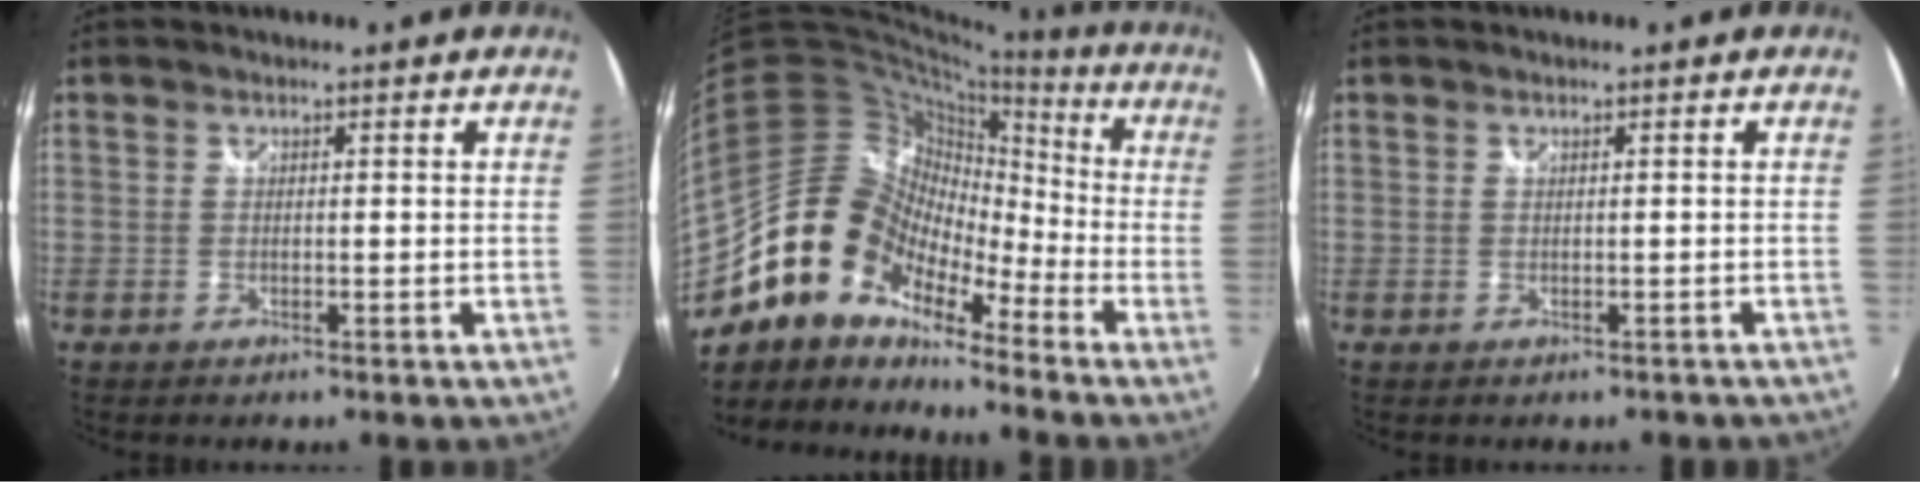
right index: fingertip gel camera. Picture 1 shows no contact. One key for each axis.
{"total": 14.0, "fx": -8.9, "fy": 9.0, "fz": 5.9, "tx": -0.102, "ty": 0.014, "tz": -0.185}
{"total": 1.1, "fx": -0.6, "fy": 0.9, "fz": 0.3, "tx": -0.003, "ty": 0.001, "tz": -0.003}